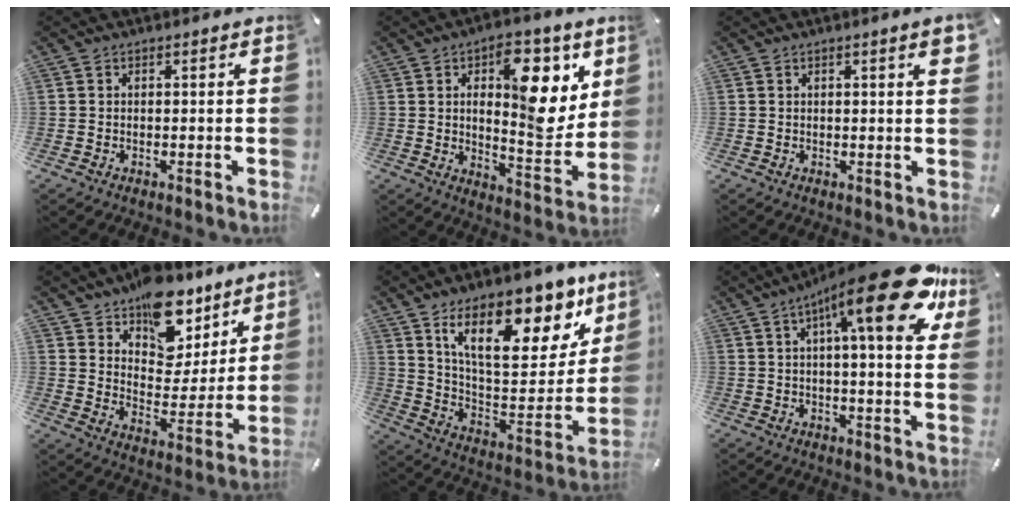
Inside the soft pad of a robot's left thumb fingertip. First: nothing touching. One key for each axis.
{"total": 16.2, "fx": 6.3, "fy": 7.5, "fz": 12.9, "tx": -0.145, "ty": -0.038, "tz": 0.098}
{"total": 3.1, "fx": 1.2, "fy": 0.2, "fz": 2.8, "tx": -0.054, "ty": 0.000, "tz": 0.021}
{"total": 15.5, "fx": 11.5, "fy": 9.1, "fz": 5.1, "tx": -0.063, "ty": -0.104, "tz": 0.208}
{"total": 24.0, "fx": 15.0, "fy": 10.6, "fz": 15.5, "tx": -0.226, "ty": -0.099, "tz": 0.252}
{"total": 22.3, "fx": 10.4, "fy": 4.9, "fz": 19.1, "tx": -0.277, "ty": -0.063, "tz": 0.151}